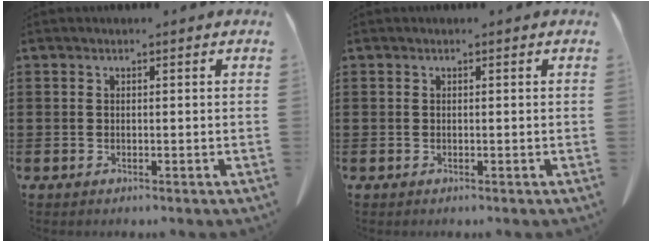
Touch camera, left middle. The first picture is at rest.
{"total": 0.0}